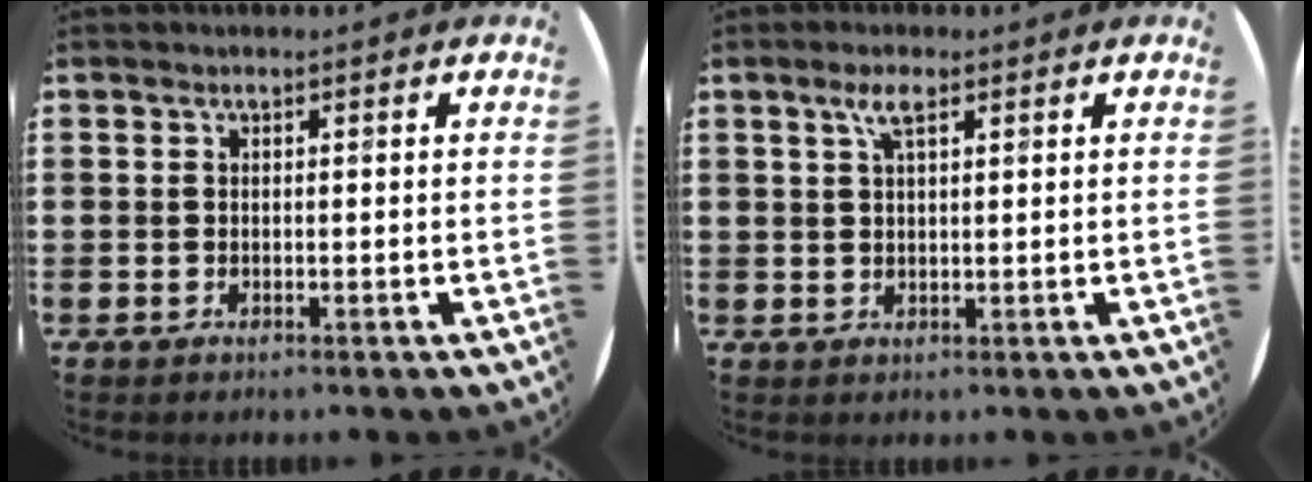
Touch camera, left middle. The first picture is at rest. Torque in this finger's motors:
{"motor_torque": [0.90, -0.41, 0.05, 0.07]}